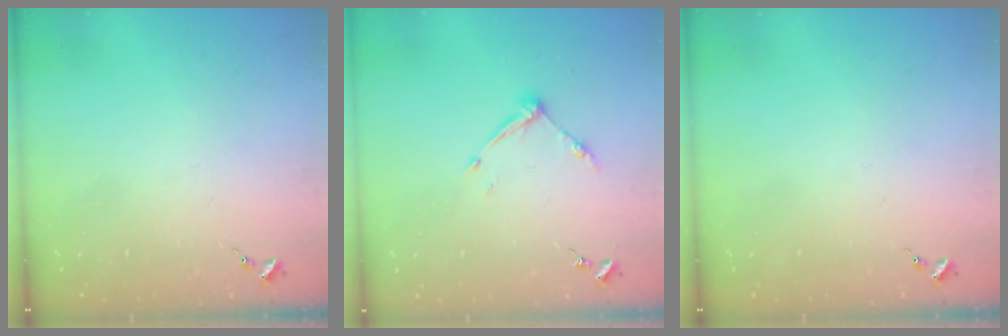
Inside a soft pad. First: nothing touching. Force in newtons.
{"total": 8.4, "press": 8.4, "slide": 0.5}
{"total": 0.0}